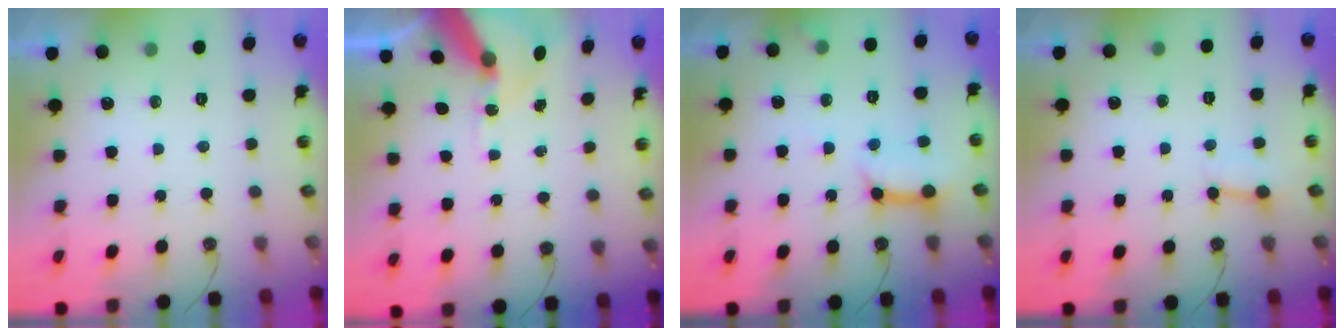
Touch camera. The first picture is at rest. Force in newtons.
{"total": 11.0, "press": 10.9, "slide": 1.6}
{"total": 10.9, "press": 10.8, "slide": 1.4}
{"total": 2.5, "press": 2.5, "slide": 0.2}